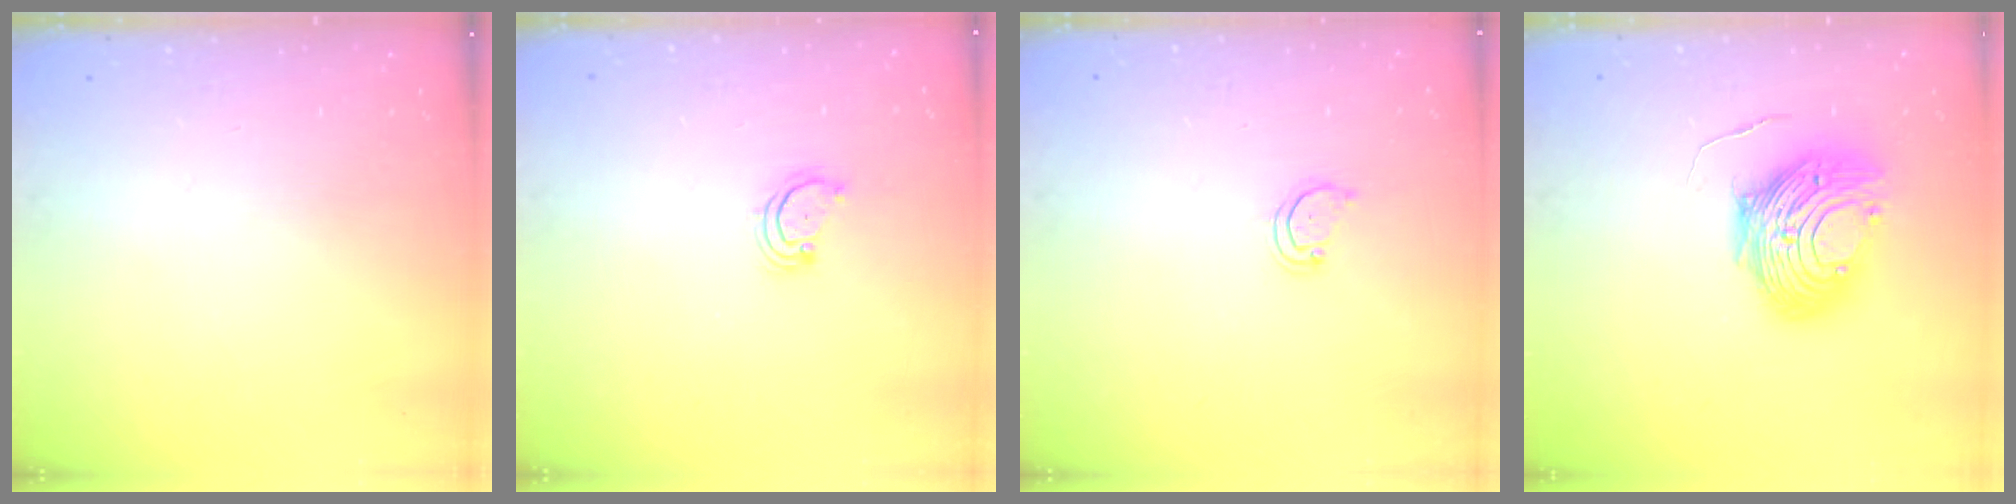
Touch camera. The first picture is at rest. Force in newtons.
{"total": 2.5, "press": 2.5, "slide": 0.3}
{"total": 2.5, "press": 2.5, "slide": 0.2}
{"total": 13.5, "press": 13.4, "slide": 1.4}